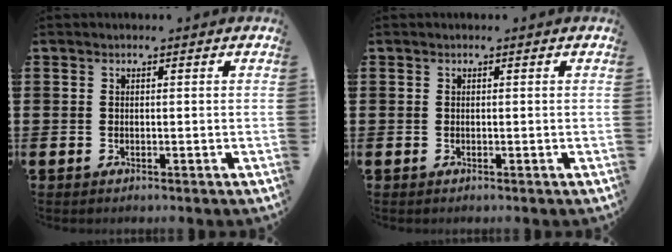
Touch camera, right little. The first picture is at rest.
{"total": 0.0}